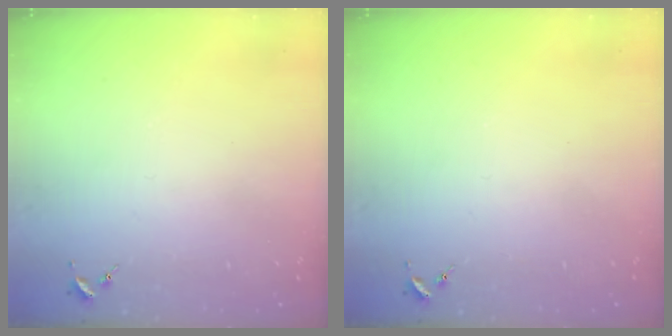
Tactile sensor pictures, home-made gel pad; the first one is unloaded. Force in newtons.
{"total": 0.0}